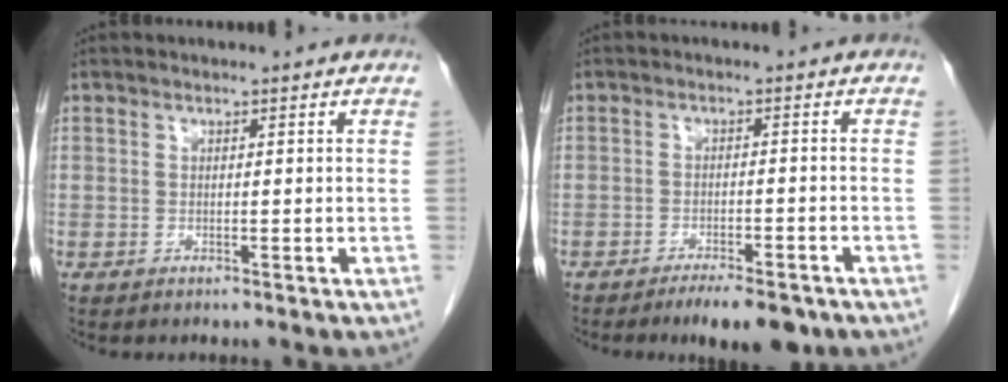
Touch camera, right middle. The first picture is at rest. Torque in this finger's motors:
{"motor_torque": [0.24, -0.22, 0.08, 0.05]}